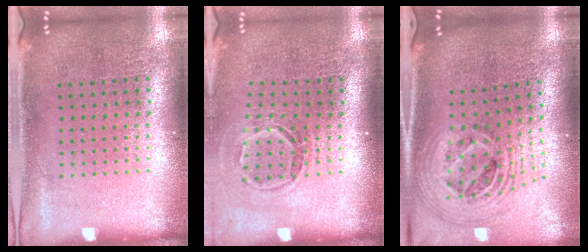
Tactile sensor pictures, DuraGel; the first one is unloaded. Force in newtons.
{"total": 1.6, "press": 1.1, "slide": 1.1}
{"total": 2.5, "press": 1.8, "slide": 1.8}